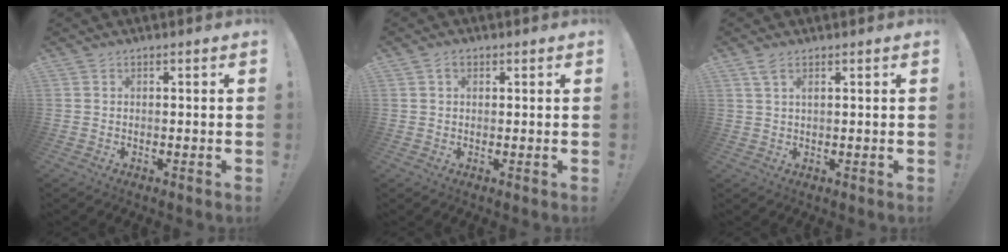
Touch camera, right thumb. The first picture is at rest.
{"total": 2.2, "force": [1.1, 1.5, 1.2], "torque": [-0.015, 0.001, 0.017]}
{"total": 2.1, "force": [1.1, 0.5, 1.7], "torque": [-0.031, -0.001, 0.019]}